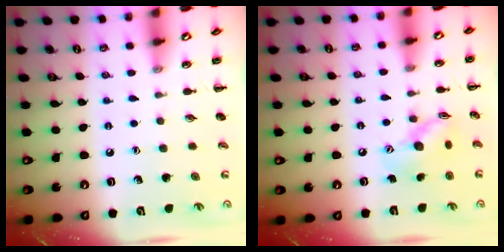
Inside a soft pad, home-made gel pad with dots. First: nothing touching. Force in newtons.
{"total": 10.4, "press": 10.4, "slide": 1.0}